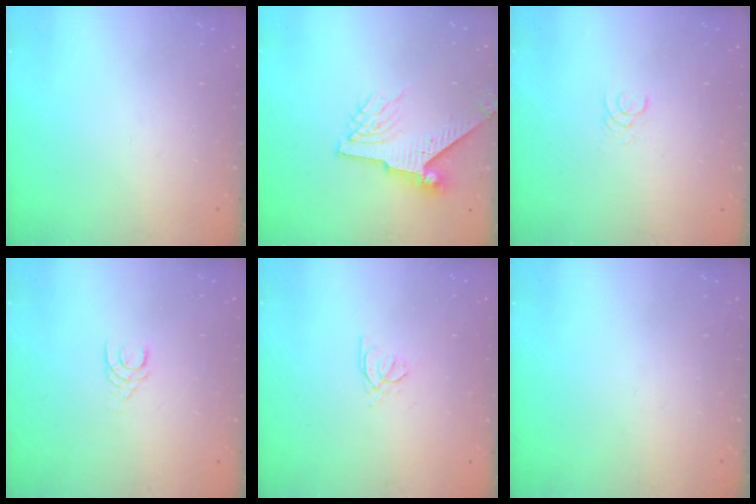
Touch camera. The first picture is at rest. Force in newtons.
{"total": 7.9, "press": 7.9, "slide": 0.8}
{"total": 1.0, "press": 1.0, "slide": 0.1}
{"total": 2.4, "press": 2.4, "slide": 0.2}
{"total": 1.2, "press": 1.1, "slide": 0.4}
{"total": 0.0}